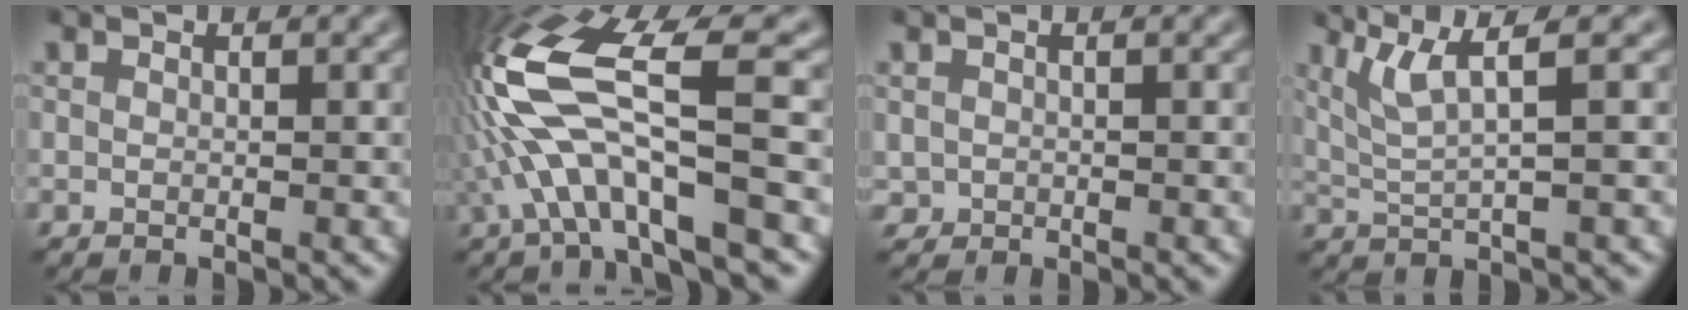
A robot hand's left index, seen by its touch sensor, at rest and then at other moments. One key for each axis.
{"total": 11.3, "fx": -1.2, "fy": 3.2, "fz": 10.8, "tx": -0.227, "ty": 0.020, "tz": -0.022}
{"total": 0.8, "fx": 0.0, "fy": 0.8, "fz": 0.1, "tx": -0.003, "ty": -0.004, "tz": 0.002}
{"total": 3.9, "fx": 2.1, "fy": 0.6, "fz": 3.2, "tx": -0.062, "ty": 0.004, "tz": 0.047}